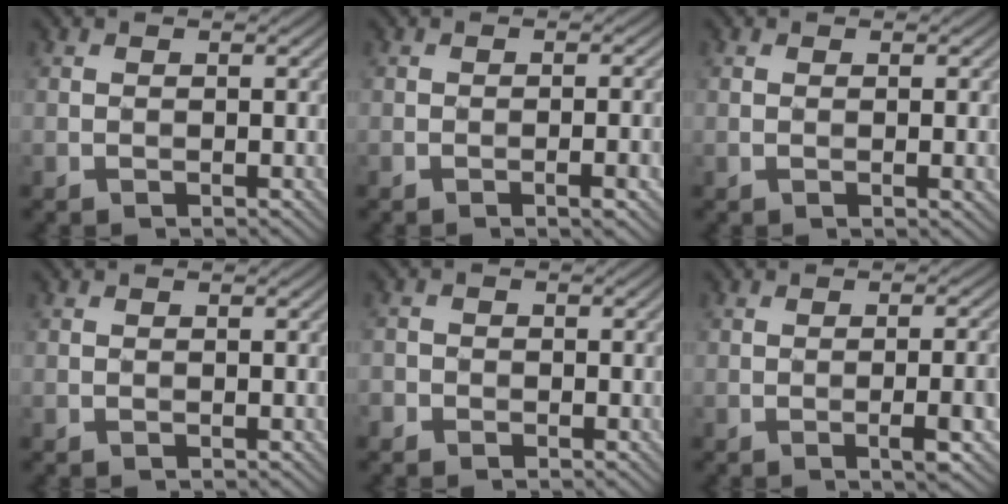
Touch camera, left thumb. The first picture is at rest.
{"total": 2.4, "force": [-1.2, 0.1, 2.1], "torque": [-0.033, 0.005, -0.018]}
{"total": 1.7, "force": [-0.1, 0.1, 1.7], "torque": [-0.036, 0.000, 0.000]}
{"total": 0.0}
{"total": 1.7, "force": [-1.0, 1.4, 0.4], "torque": [-0.002, 0.001, -0.019]}
{"total": 5.0, "force": [-1.7, 0.6, 4.7], "torque": [-0.073, 0.004, -0.022]}